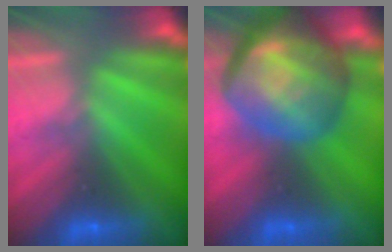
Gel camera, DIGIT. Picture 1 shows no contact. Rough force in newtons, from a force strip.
{"total": 7.8}